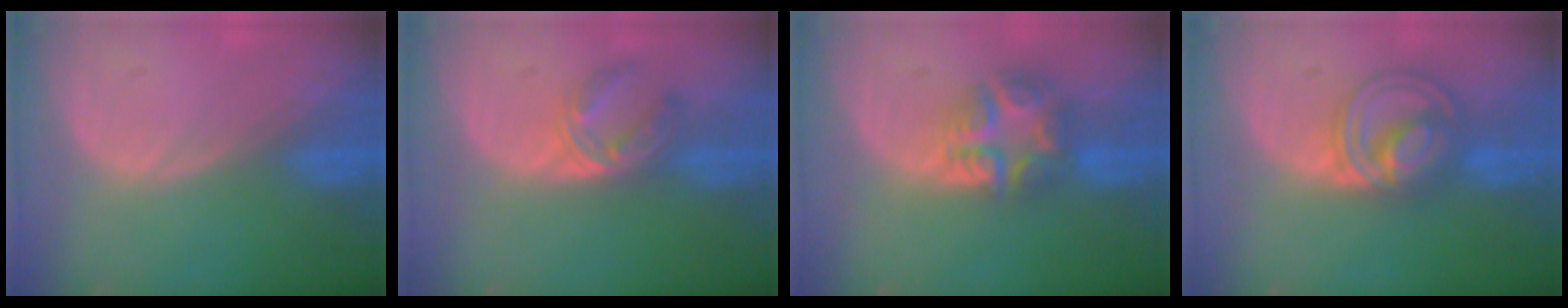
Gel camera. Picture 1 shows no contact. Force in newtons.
{"total": 5.7, "press": 4.7, "slide": 3.2}
{"total": 7.7, "press": 6.8, "slide": 3.6}
{"total": 7.4, "press": 7.3, "slide": 0.4}